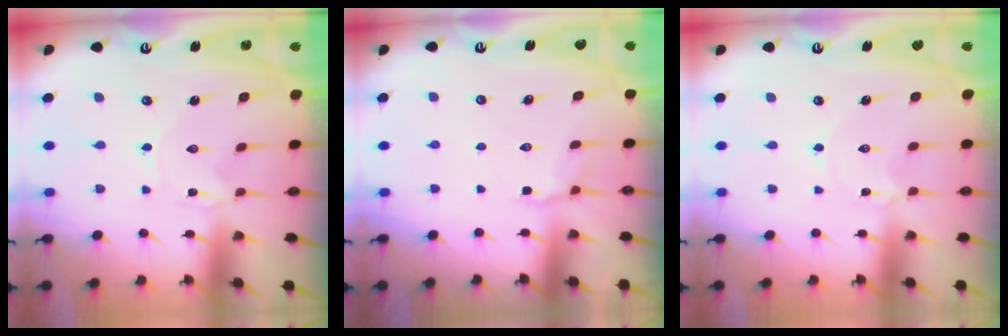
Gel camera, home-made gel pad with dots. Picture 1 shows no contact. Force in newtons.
{"total": 3.8, "press": 3.4, "slide": 1.8}
{"total": 1.5, "press": 1.5, "slide": 0.2}